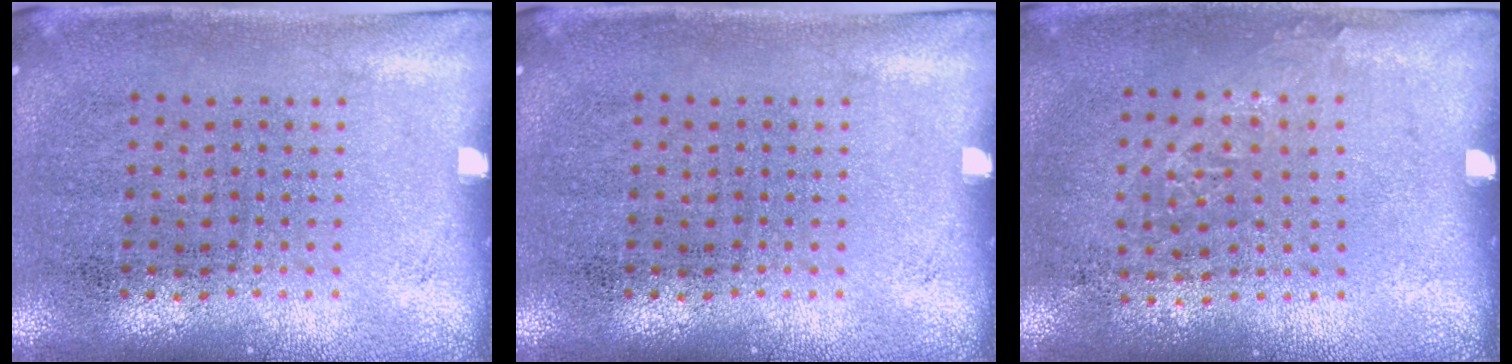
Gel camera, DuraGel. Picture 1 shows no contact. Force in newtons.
{"total": 0.0}
{"total": 0.9, "press": 0.7, "slide": 0.5}